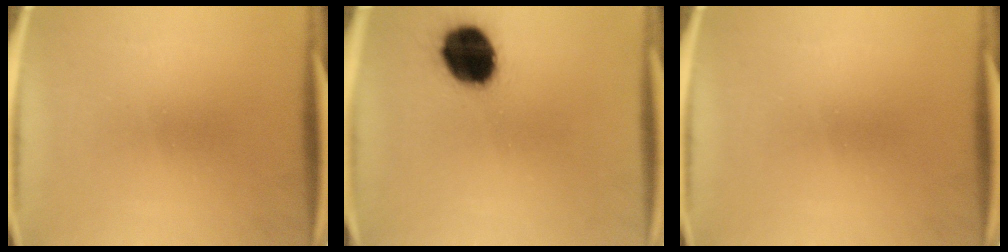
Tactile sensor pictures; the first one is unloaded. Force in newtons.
{"total": 16.1}
{"total": 0.0}